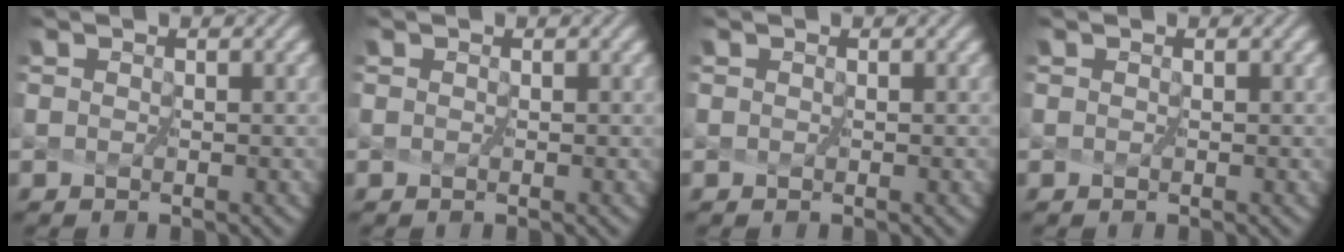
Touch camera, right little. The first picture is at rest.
{"total": 0.0}
{"total": 0.0}
{"total": 0.0}